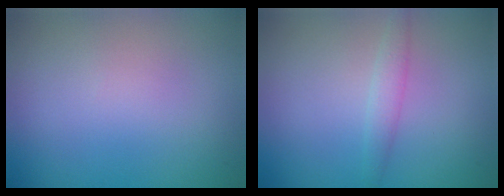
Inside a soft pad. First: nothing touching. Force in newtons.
{"total": 1.5, "press": 1.5, "slide": 0.1}